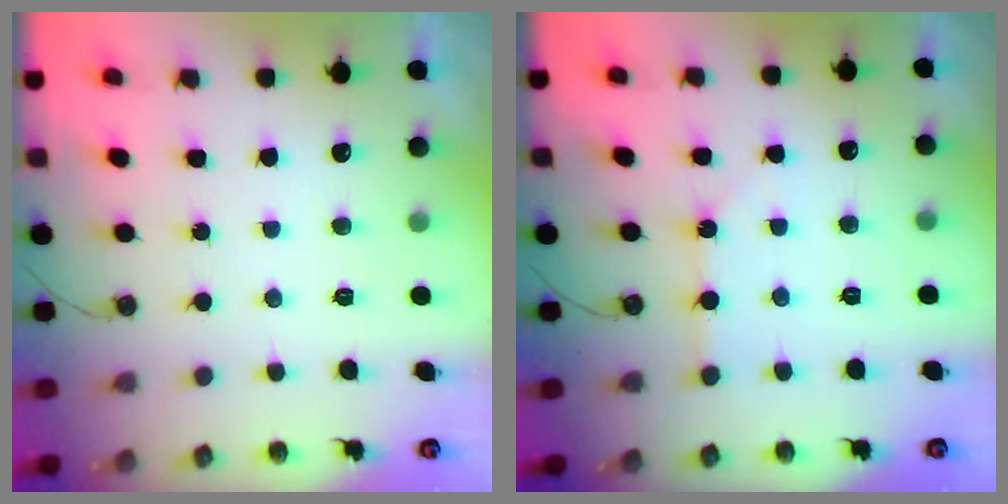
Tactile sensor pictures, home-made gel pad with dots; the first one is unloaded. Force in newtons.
{"total": 1.3, "press": 1.3, "slide": 0.2}